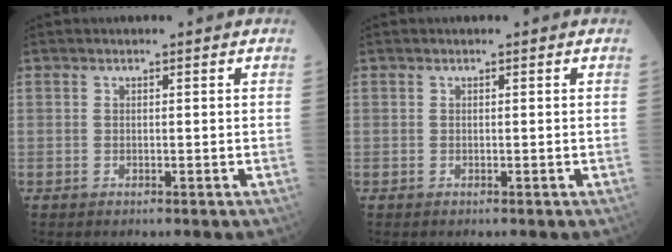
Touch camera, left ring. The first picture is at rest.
{"total": 0.0}